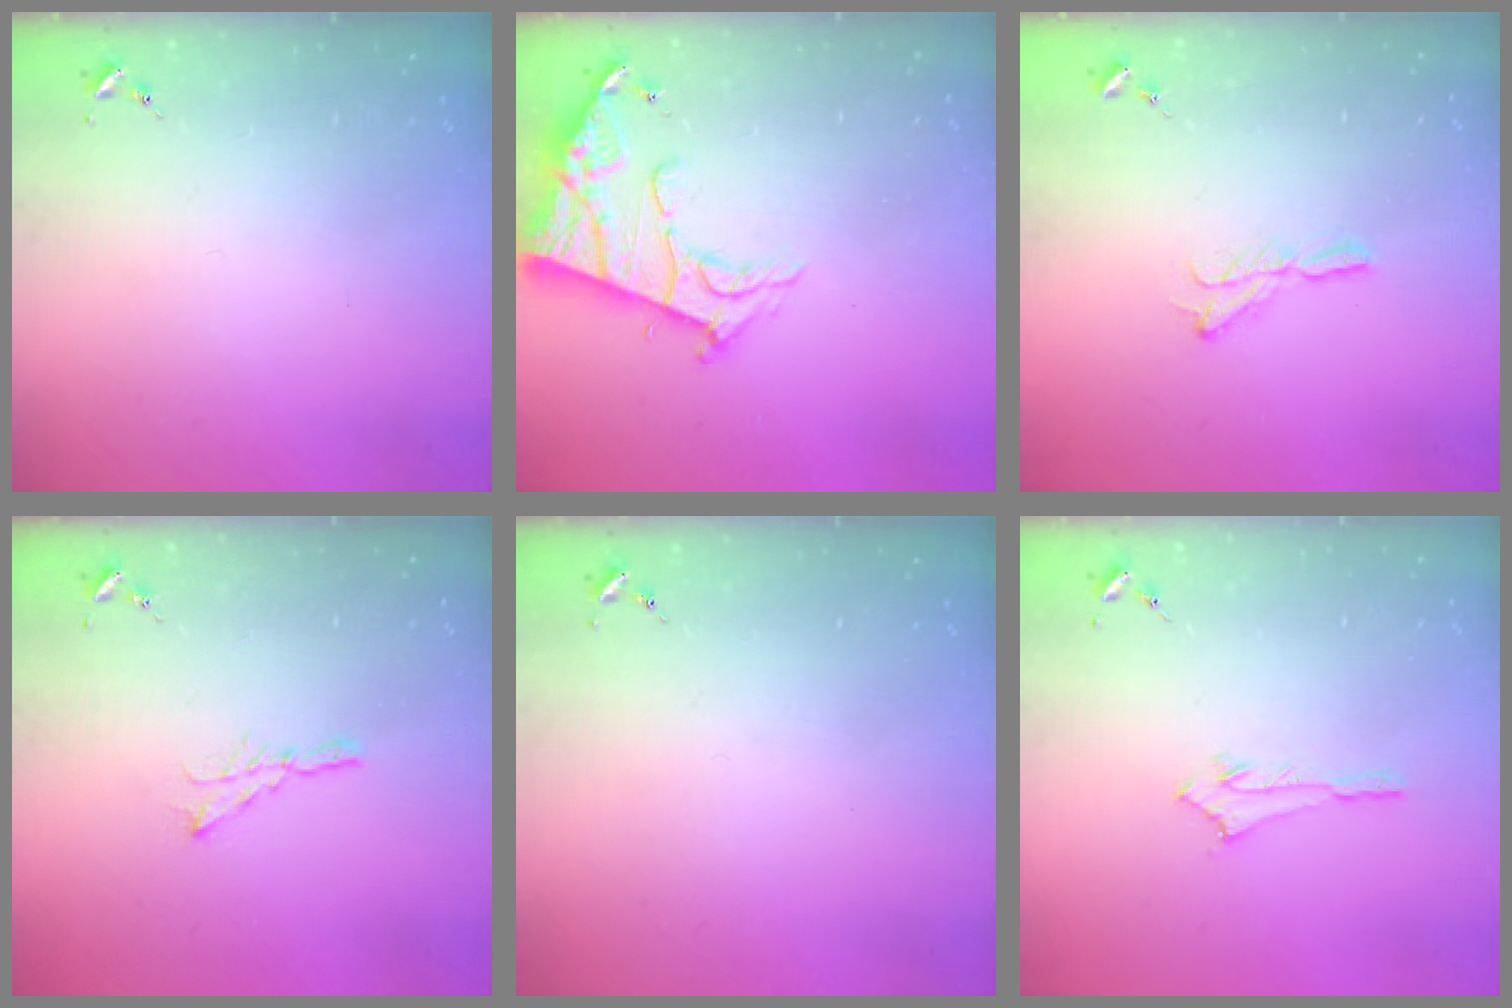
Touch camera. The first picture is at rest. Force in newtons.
{"total": 14.9, "press": 14.8, "slide": 1.4}
{"total": 6.4, "press": 6.4, "slide": 0.4}
{"total": 5.3, "press": 5.3, "slide": 0.2}
{"total": 0.0}
{"total": 2.9, "press": 2.9, "slide": 0.2}